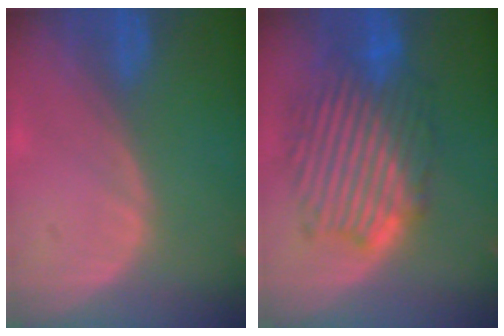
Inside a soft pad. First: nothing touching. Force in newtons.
{"total": 10.4, "press": 10.4, "slide": 0.5}